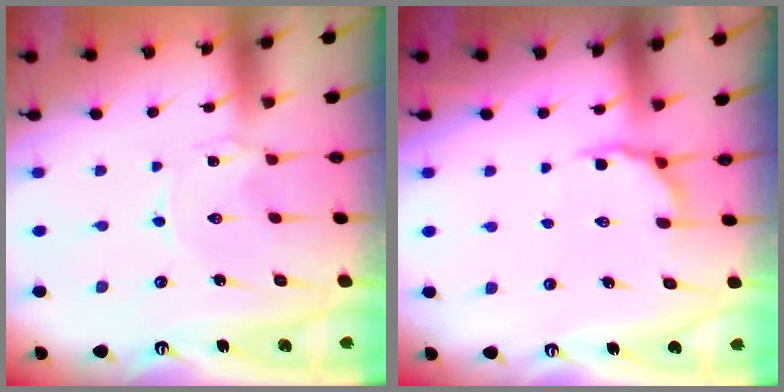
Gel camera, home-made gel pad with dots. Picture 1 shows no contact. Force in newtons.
{"total": 5.6, "press": 5.1, "slide": 2.3}